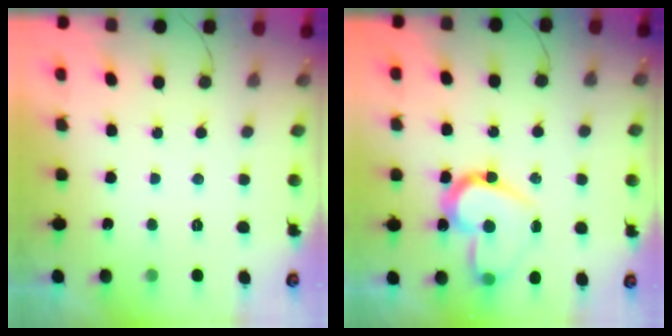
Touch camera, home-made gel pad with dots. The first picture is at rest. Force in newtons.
{"total": 16.5, "press": 16.4, "slide": 1.9}